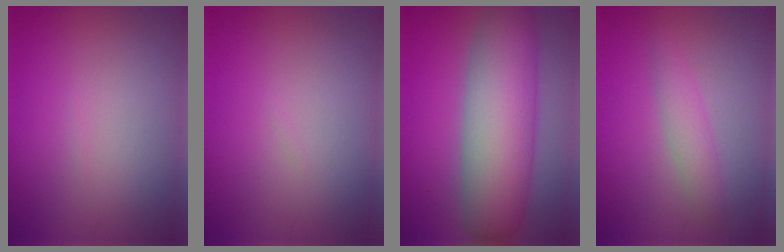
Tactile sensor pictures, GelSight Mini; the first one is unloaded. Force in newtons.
{"total": 0.0}
{"total": 10.3, "press": 10.3, "slide": 0.2}
{"total": 2.1, "press": 2.1, "slide": 0.1}